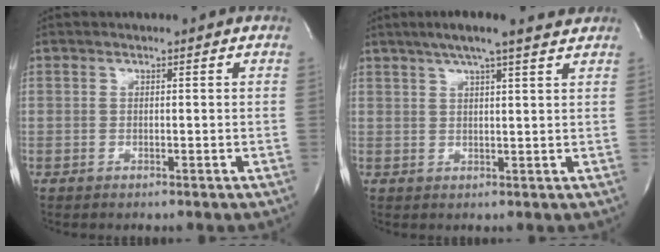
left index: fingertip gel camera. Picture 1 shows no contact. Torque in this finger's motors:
{"motor_torque": [0.15, -0.14, 0.08, 0.02]}